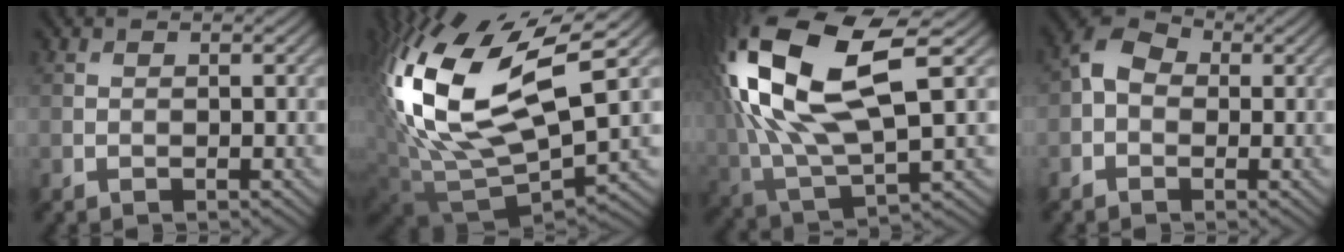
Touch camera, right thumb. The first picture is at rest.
{"total": 18.6, "force": [5.8, 9.1, 15.1], "torque": [-0.354, 0.008, 0.111]}
{"total": 18.9, "force": [4.7, 8.6, 16.1], "torque": [-0.367, 0.012, 0.087]}
{"total": 4.5, "force": [0.0, 3.4, 2.9], "torque": [-0.059, 0.012, -0.013]}